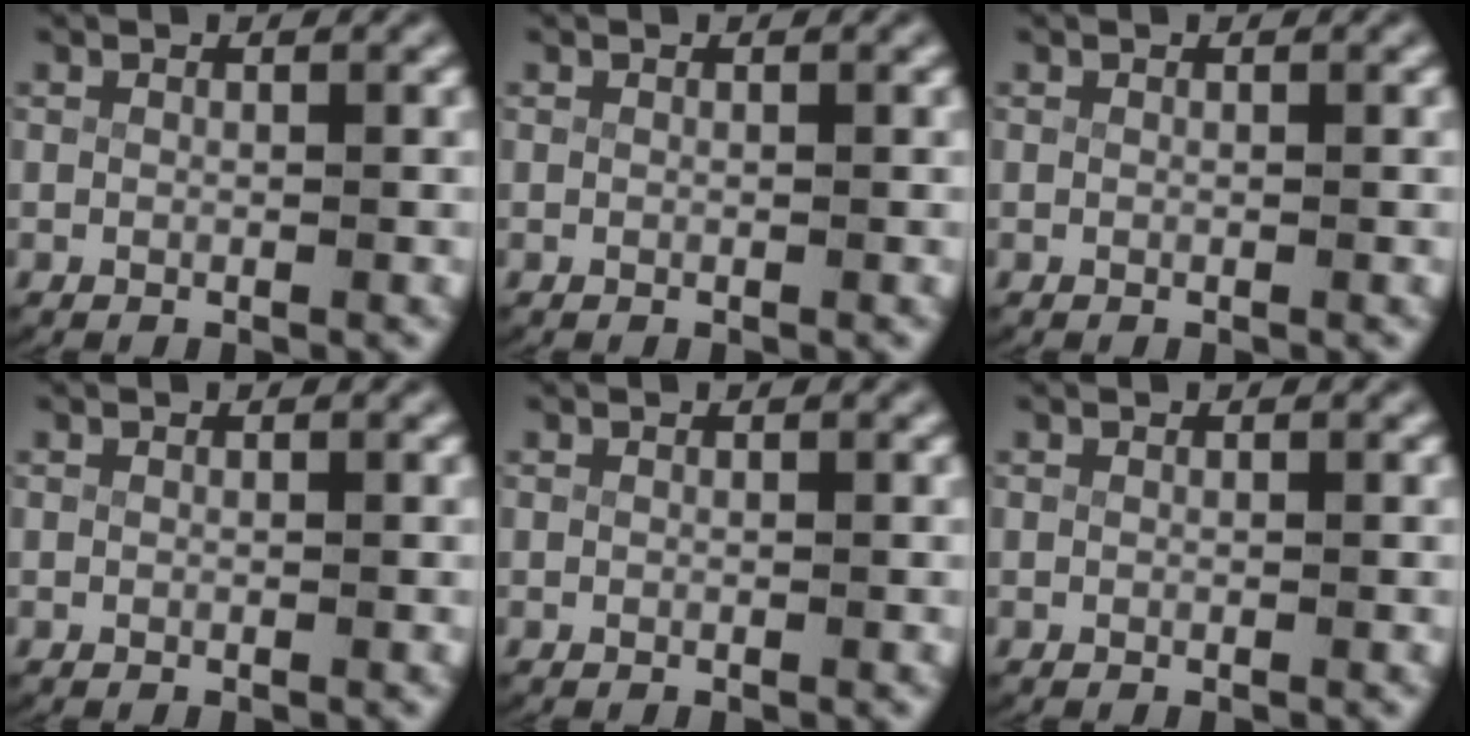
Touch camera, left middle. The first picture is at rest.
{"total": 0.0}
{"total": 0.0}
{"total": 0.0}
{"total": 0.0}
{"total": 0.0}